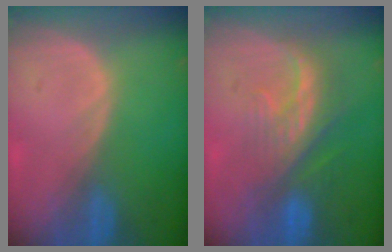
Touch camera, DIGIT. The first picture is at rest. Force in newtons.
{"total": 8.2, "press": 7.4, "slide": 3.4}